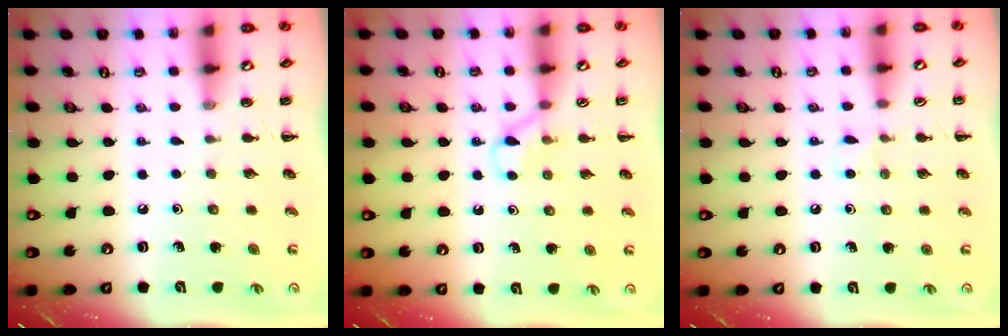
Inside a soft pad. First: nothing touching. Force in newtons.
{"total": 4.4, "press": 4.0, "slide": 1.6}
{"total": 4.4, "press": 4.1, "slide": 1.6}